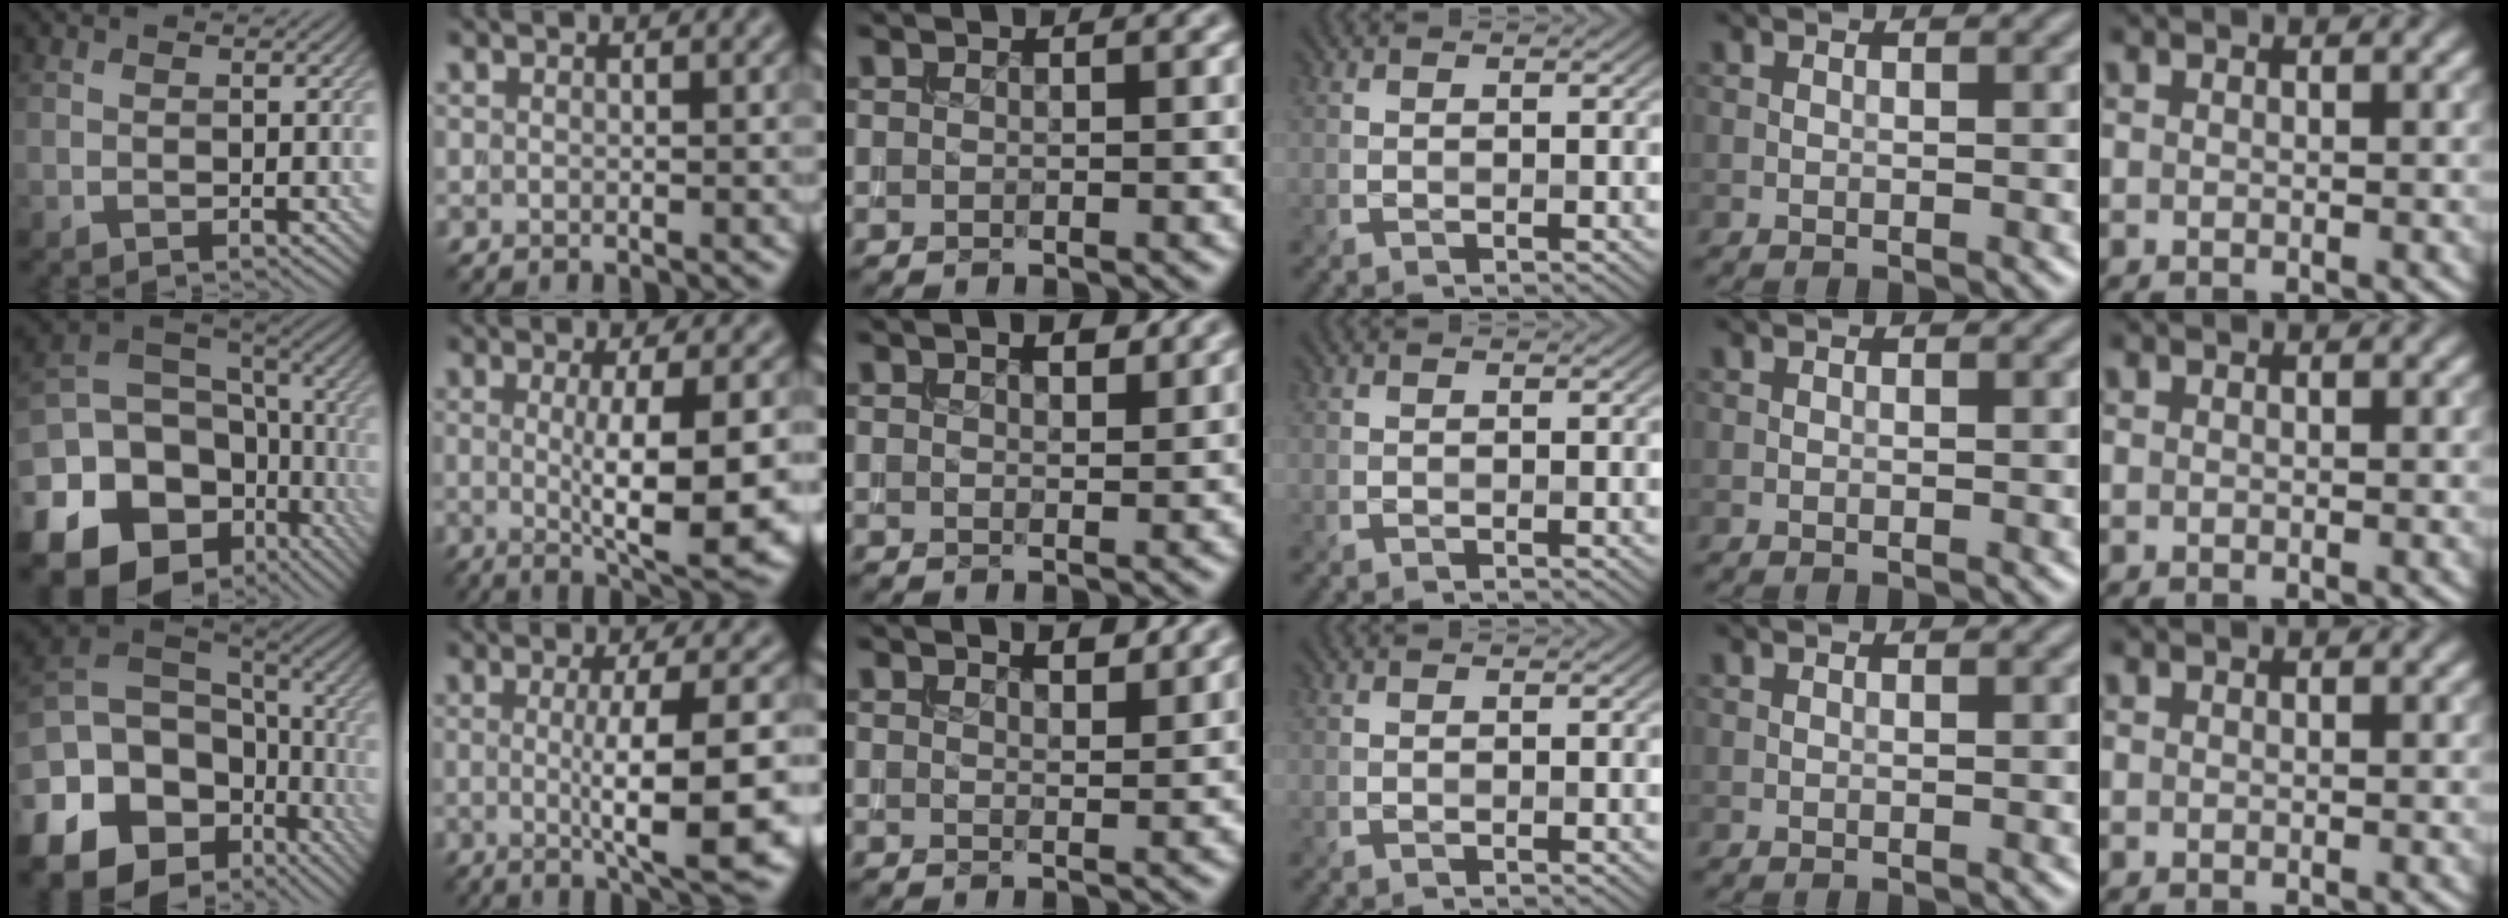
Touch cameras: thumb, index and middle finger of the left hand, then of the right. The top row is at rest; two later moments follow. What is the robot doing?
{"motion": "extract", "object": "backpack"}